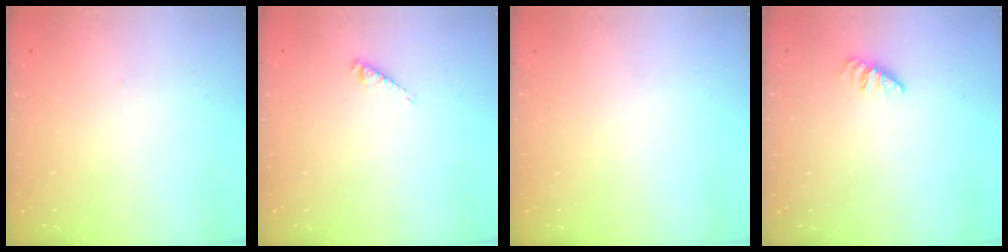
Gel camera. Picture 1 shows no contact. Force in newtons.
{"total": 2.9, "press": 2.9, "slide": 0.4}
{"total": 0.0}
{"total": 0.0}